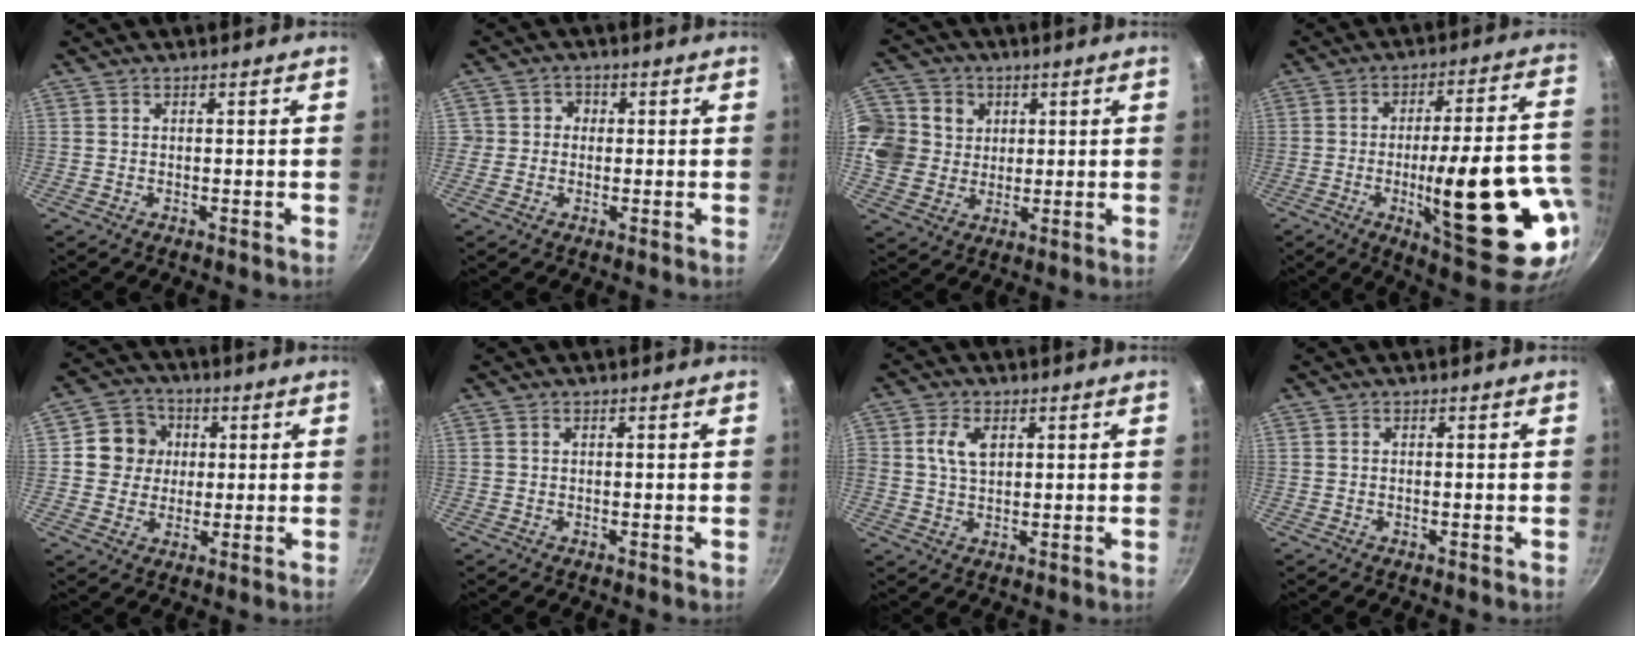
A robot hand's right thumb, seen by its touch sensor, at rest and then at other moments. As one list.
[{"total": 2.8, "force": [-0.2, 2.7, 0.5], "torque": [0.017, 0.005, -0.010]}, {"total": 13.9, "force": [3.3, 12.3, 5.5], "torque": [-0.100, -0.001, 0.057]}, {"total": 25.2, "force": [-5.9, 6.9, 23.5], "torque": [-0.305, 0.005, -0.073]}, {"total": 8.3, "force": [1.4, 7.8, 2.7], "torque": [-0.005, 0.011, 0.013]}, {"total": 0.0}, {"total": 5.2, "force": [1.5, 3.4, 3.7], "torque": [-0.061, -0.002, 0.027]}, {"total": 0.0}]